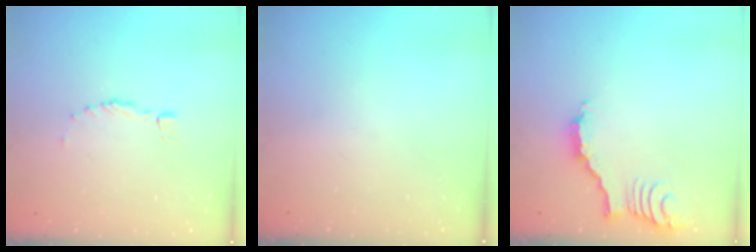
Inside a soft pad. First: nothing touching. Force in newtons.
{"total": 0.0}
{"total": 3.5, "press": 3.5, "slide": 0.4}